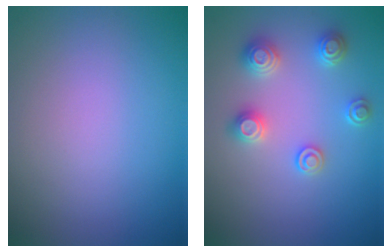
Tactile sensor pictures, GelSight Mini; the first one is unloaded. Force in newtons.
{"total": 3.1, "press": 3.0, "slide": 0.8}